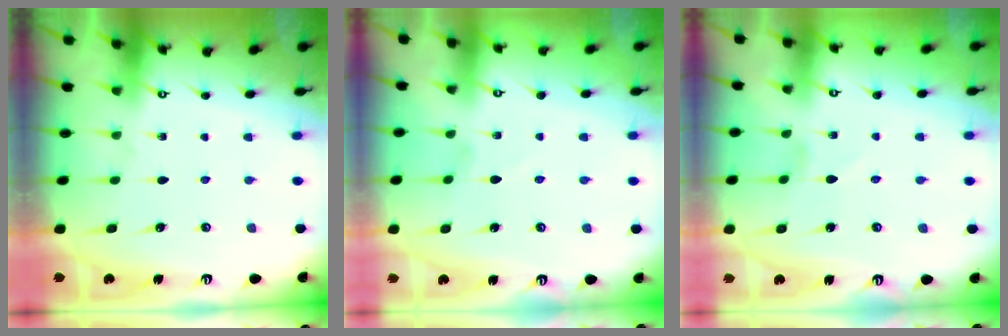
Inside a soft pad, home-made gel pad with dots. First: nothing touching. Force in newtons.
{"total": 1.5, "press": 1.5, "slide": 0.1}
{"total": 0.8, "press": 0.8, "slide": 0.2}